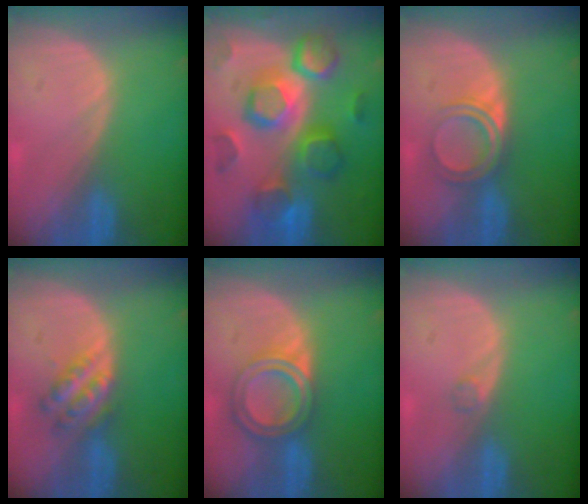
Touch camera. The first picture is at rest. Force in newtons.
{"total": 12.4, "press": 12.4, "slide": 1.1}
{"total": 4.9, "press": 4.4, "slide": 2.2}
{"total": 5.5, "press": 5.0, "slide": 2.4}
{"total": 6.6, "press": 5.8, "slide": 3.1}
{"total": 0.9, "press": 0.9, "slide": 0.1}